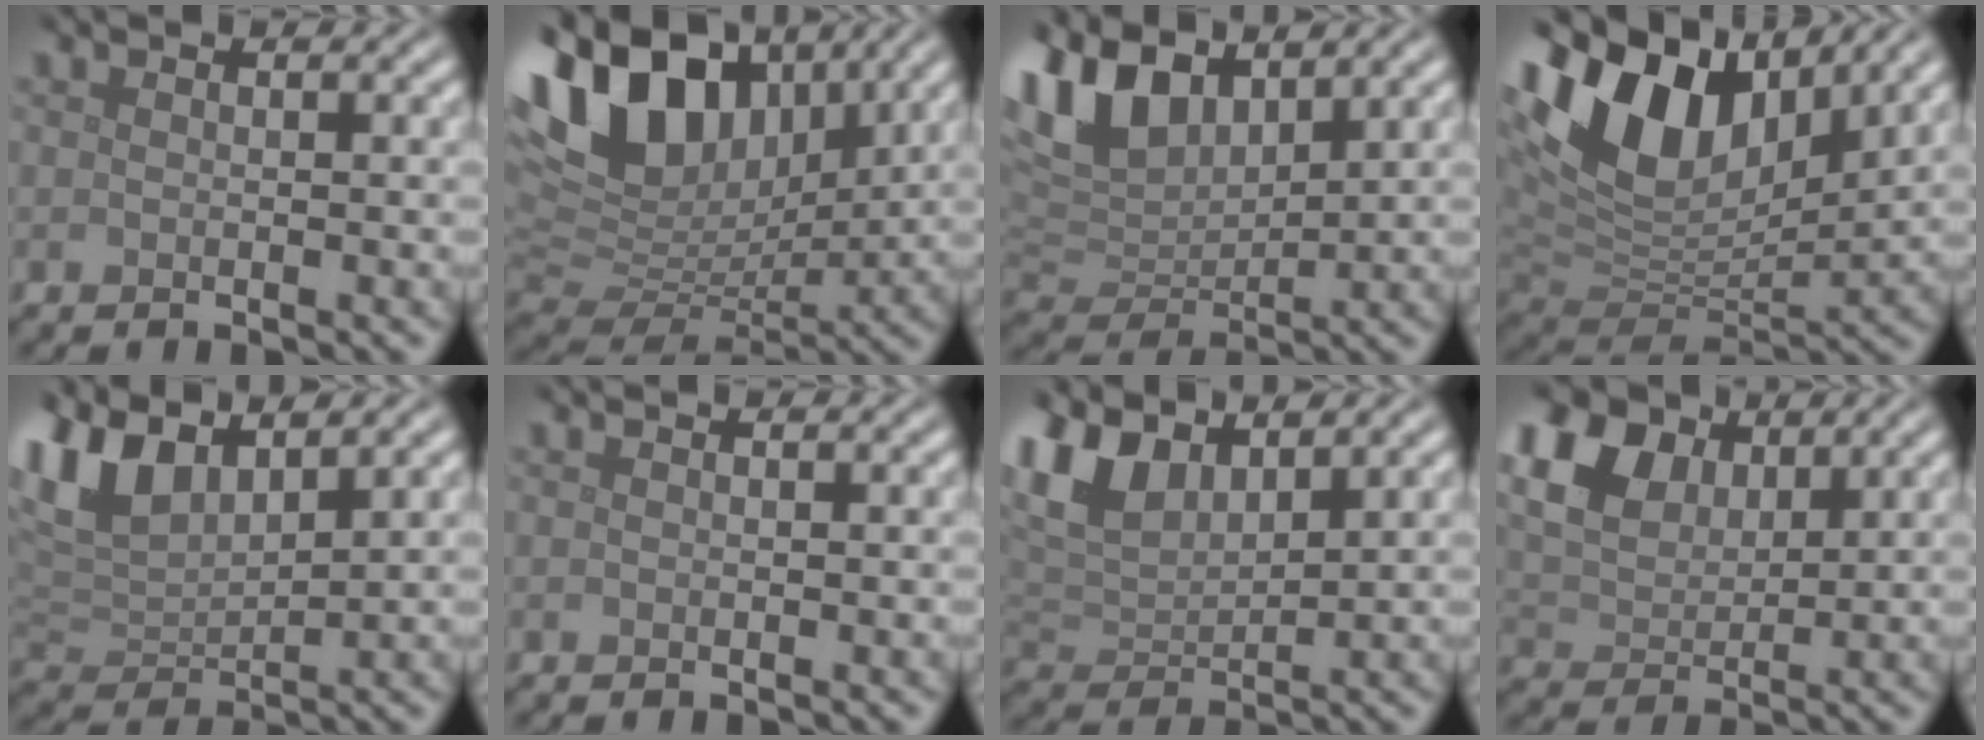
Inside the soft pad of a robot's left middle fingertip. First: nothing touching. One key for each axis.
{"total": 13.6, "fx": 6.0, "fy": 8.3, "fz": 8.9, "tx": -0.180, "ty": 0.026, "tz": 0.105}
{"total": 7.9, "fx": 4.4, "fy": 4.3, "fz": 4.9, "tx": -0.121, "ty": 0.011, "tz": 0.083}
{"total": 13.2, "fx": 6.4, "fy": 7.3, "fz": 8.8, "tx": -0.188, "ty": 0.027, "tz": 0.116}
{"total": 6.4, "fx": 3.9, "fy": 2.8, "fz": 4.3, "tx": -0.102, "ty": 0.011, "tz": 0.075}
{"total": 0.0}
{"total": 5.9, "fx": 3.6, "fy": 2.8, "fz": 3.7, "tx": -0.087, "ty": 0.011, "tz": 0.071}
{"total": 10.0, "fx": 5.3, "fy": 6.4, "fz": 5.6, "tx": -0.147, "ty": 0.035, "tz": 0.084}